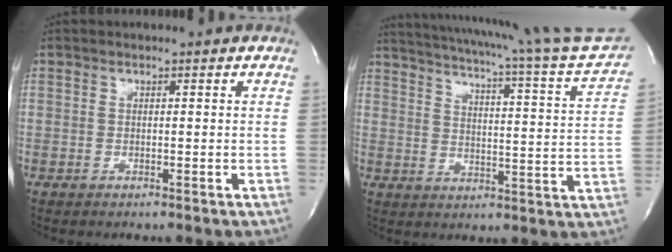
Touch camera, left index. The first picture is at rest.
{"total": 23.9, "force": [21.0, 0.4, 11.5], "torque": [-0.177, -0.045, 0.260]}